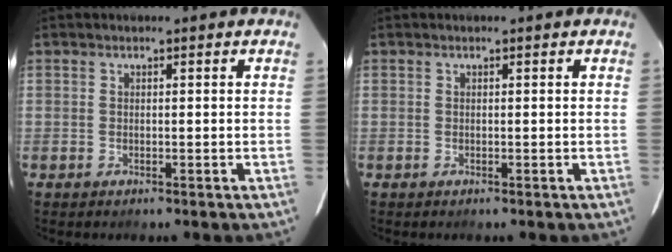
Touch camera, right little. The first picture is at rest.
{"total": 0.0}